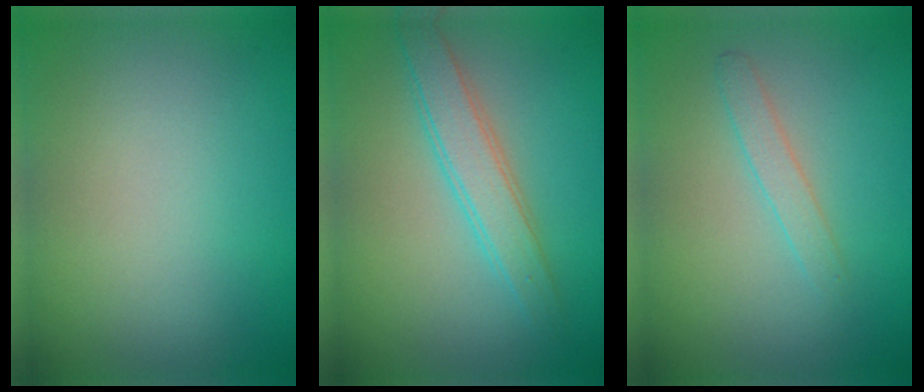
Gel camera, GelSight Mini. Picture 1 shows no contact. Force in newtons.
{"total": 2.9, "press": 2.9, "slide": 0.1}
{"total": 1.3, "press": 1.3, "slide": 0.0}